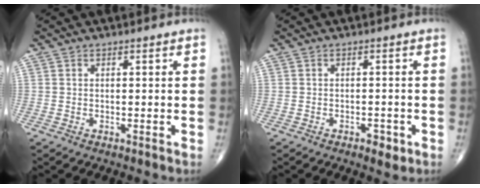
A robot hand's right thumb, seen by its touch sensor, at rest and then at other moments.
{"total": 2.5, "force": [-1.3, 1.3, 1.7], "torque": [-0.019, 0.004, -0.015]}